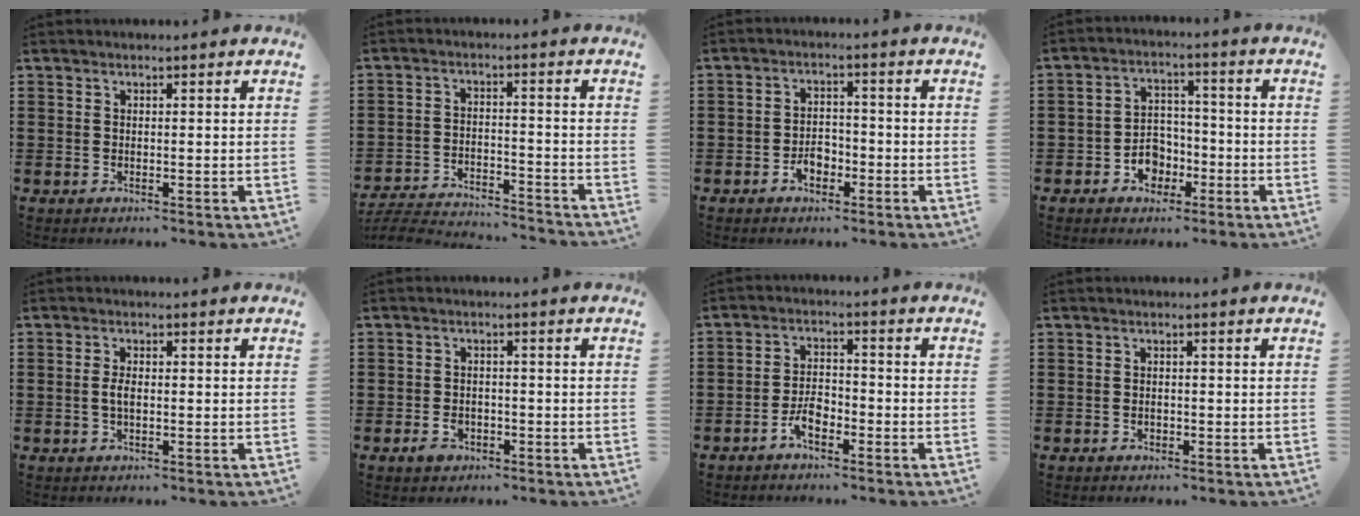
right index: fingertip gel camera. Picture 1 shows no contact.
{"total": 4.7, "force": [-4.6, 0.2, 0.8], "torque": [-0.030, -0.004, -0.098]}
{"total": 3.3, "force": [-1.8, 2.1, 1.8], "torque": [-0.037, 0.002, -0.034]}
{"total": 4.7, "force": [-2.3, 3.6, 2.0], "torque": [-0.042, 0.008, -0.042]}
{"total": 2.3, "force": [-0.2, 1.0, 2.1], "torque": [-0.047, -0.001, -0.007]}
{"total": 2.8, "force": [-1.4, 1.7, 1.6], "torque": [-0.039, -0.005, -0.028]}
{"total": 4.0, "force": [-2.4, 1.7, 2.8], "torque": [-0.061, 0.000, -0.048]}
{"total": 0.6, "force": [-0.2, 0.3, 0.4], "torque": [-0.012, -0.003, -0.004]}